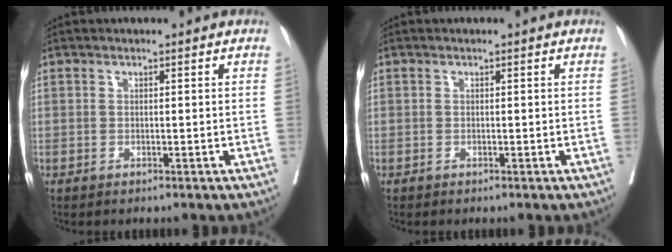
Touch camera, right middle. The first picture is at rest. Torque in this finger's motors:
{"motor_torque": [-0.23, -0.06, -0.05, 0.00]}